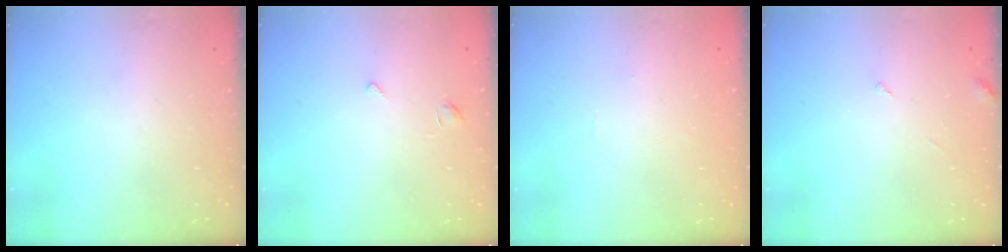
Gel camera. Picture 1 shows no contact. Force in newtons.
{"total": 1.9, "press": 1.8, "slide": 0.4}
{"total": 0.0}
{"total": 3.4, "press": 3.4, "slide": 0.3}